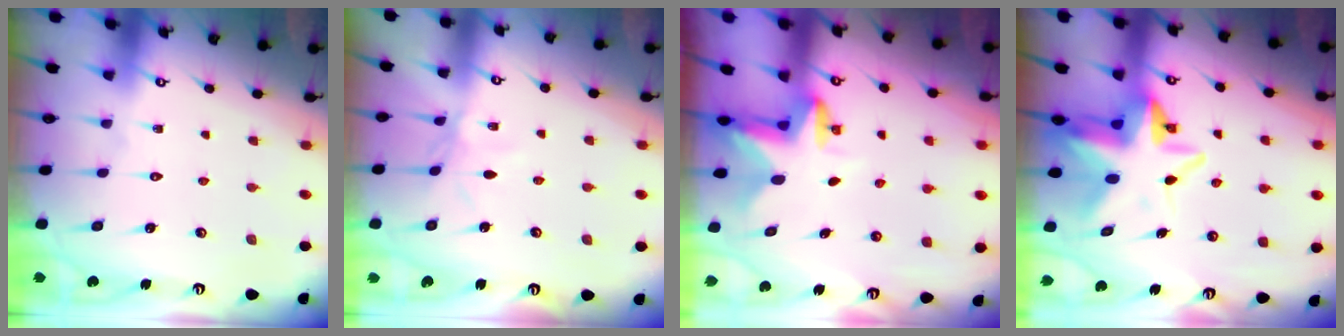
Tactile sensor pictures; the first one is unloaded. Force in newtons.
{"total": 3.0, "press": 2.9, "slide": 0.3}
{"total": 2.6, "press": 2.5, "slide": 0.5}
{"total": 9.1, "press": 9.0, "slide": 1.5}